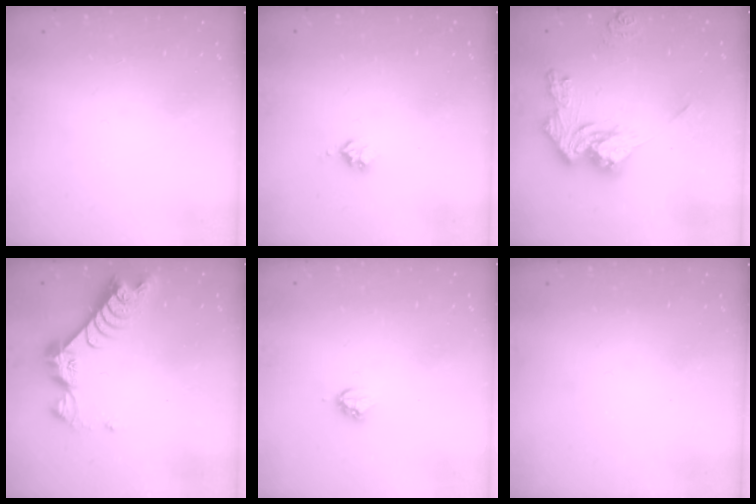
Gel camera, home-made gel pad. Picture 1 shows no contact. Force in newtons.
{"total": 2.5, "press": 2.5, "slide": 0.3}
{"total": 15.3, "press": 15.2, "slide": 1.4}
{"total": 9.7, "press": 9.7, "slide": 0.8}
{"total": 3.8, "press": 3.8, "slide": 0.3}
{"total": 0.0}